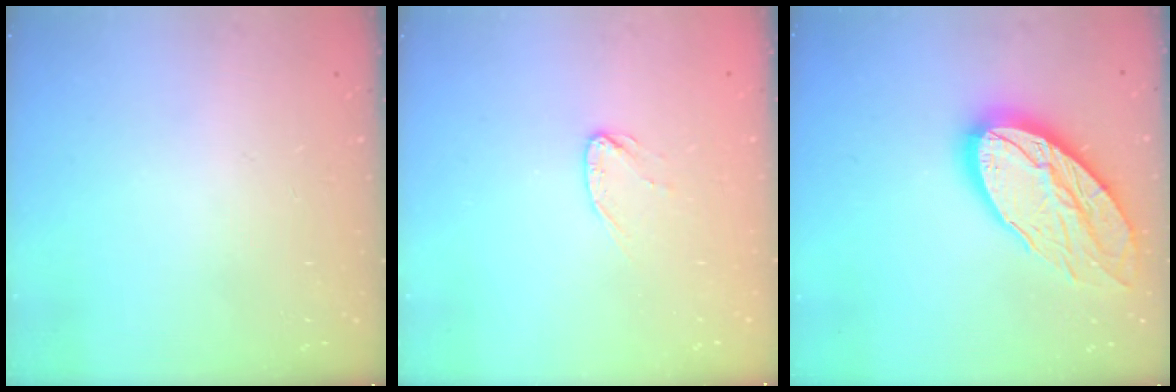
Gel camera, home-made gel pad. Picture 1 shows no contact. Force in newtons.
{"total": 5.2, "press": 5.1, "slide": 0.4}
{"total": 21.2, "press": 21.1, "slide": 2.0}